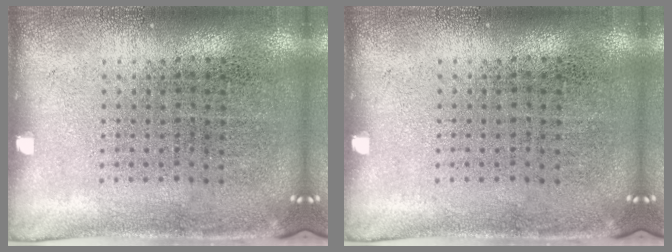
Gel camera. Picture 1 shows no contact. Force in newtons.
{"total": 0.0}